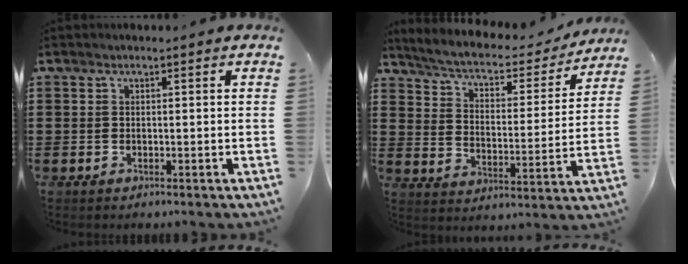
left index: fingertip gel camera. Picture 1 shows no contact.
{"total": 4.1, "force": [3.4, 1.0, 1.9], "torque": [-0.058, -0.027, 0.049]}